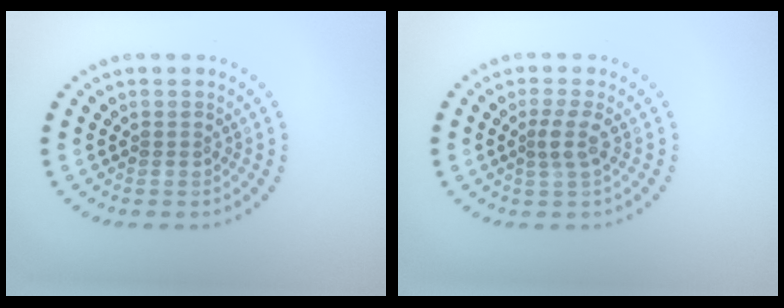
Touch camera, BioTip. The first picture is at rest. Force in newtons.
{"total": 1.8, "press": 1.4, "slide": 1.1}